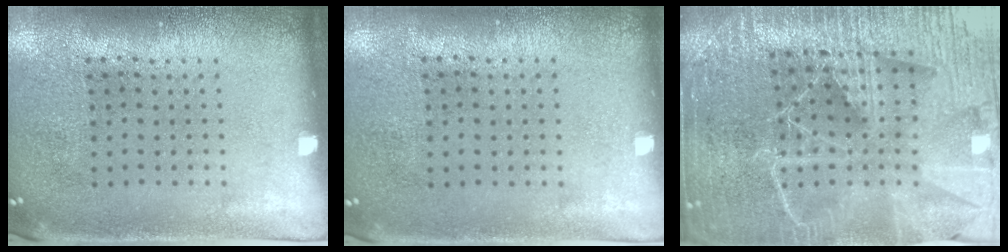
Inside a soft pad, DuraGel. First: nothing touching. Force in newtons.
{"total": 0.0}
{"total": 6.5, "press": 5.5, "slide": 3.3}